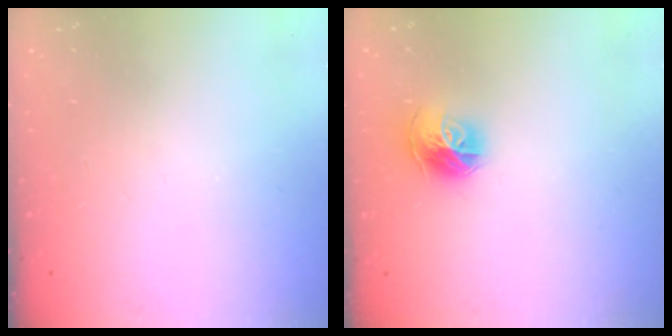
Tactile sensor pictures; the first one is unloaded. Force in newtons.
{"total": 10.6, "press": 10.5, "slide": 1.2}